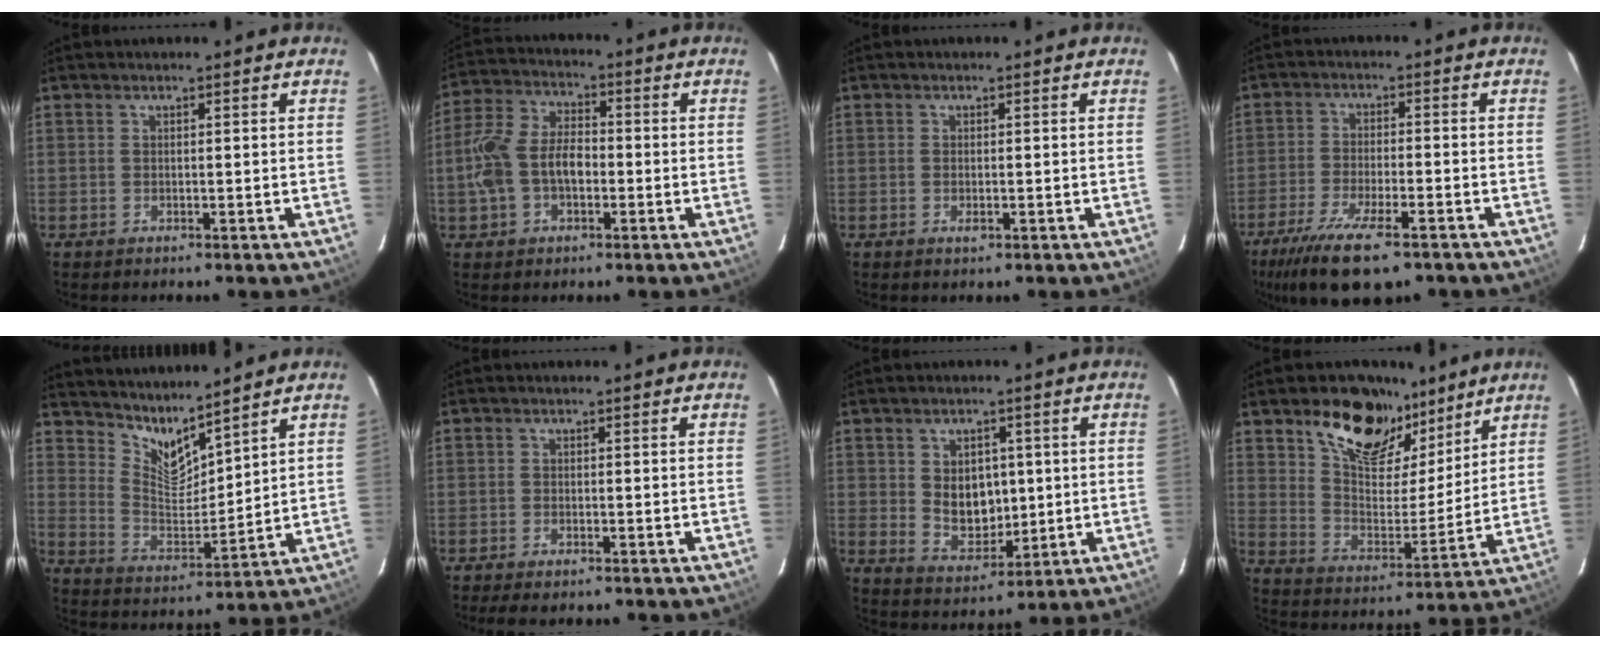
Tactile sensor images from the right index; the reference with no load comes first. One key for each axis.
{"total": 10.3, "fx": -2.1, "fy": 6.5, "fz": 7.7, "tx": -0.168, "ty": 0.017, "tz": -0.037}
{"total": 1.0, "fx": -0.4, "fy": 0.5, "fz": 0.8, "tx": -0.017, "ty": -0.002, "tz": -0.005}
{"total": 13.8, "fx": -9.6, "fy": 3.8, "fz": 9.1, "tx": -0.201, "ty": -0.040, "tz": -0.170}
{"total": 9.2, "fx": 8.3, "fy": 1.6, "fz": 3.8, "tx": -0.067, "ty": -0.013, "tz": 0.159}
{"total": 3.6, "fx": -3.1, "fy": 0.9, "fz": 1.6, "tx": -0.047, "ty": -0.013, "tz": -0.050}
{"total": 8.2, "fx": 0.8, "fy": 6.2, "fz": 5.3, "tx": -0.094, "ty": -0.003, "tz": 0.033}
{"total": 16.6, "fx": 11.2, "fy": 8.3, "fz": 8.9, "tx": -0.153, "ty": 0.012, "tz": 0.197}